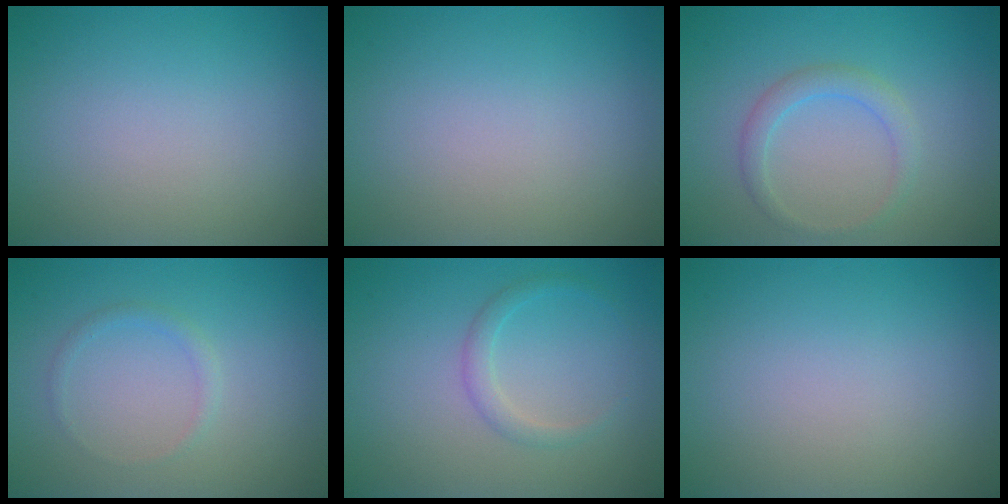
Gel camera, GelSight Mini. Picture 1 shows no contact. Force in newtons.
{"total": 0.0}
{"total": 1.9, "press": 1.9, "slide": 0.1}
{"total": 0.9, "press": 0.9, "slide": 0.1}
{"total": 1.5, "press": 1.5, "slide": 0.1}
{"total": 0.0}